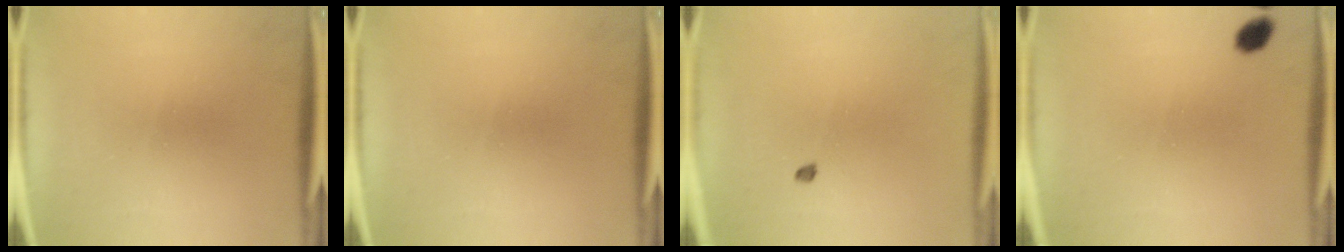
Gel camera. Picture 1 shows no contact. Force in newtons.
{"total": 0.0}
{"total": 0.9}
{"total": 2.5}